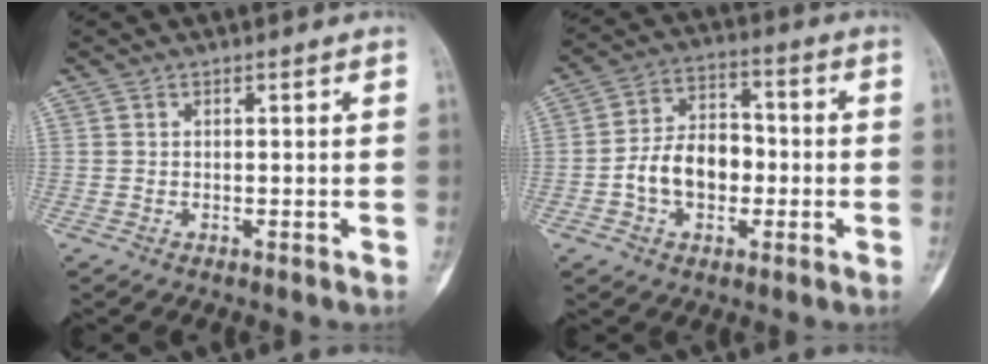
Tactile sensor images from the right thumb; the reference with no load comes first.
{"total": 11.1, "force": [-2.1, 7.8, 7.6], "torque": [-0.109, 0.036, -0.044]}